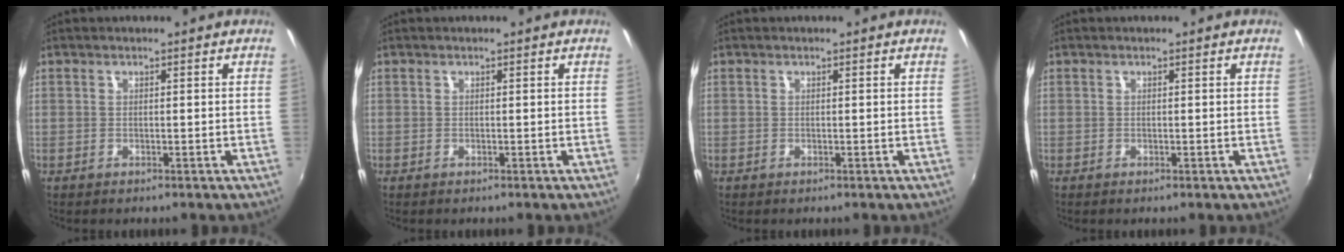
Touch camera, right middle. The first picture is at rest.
{"total": 0.0}
{"total": 0.0}
{"total": 0.0}